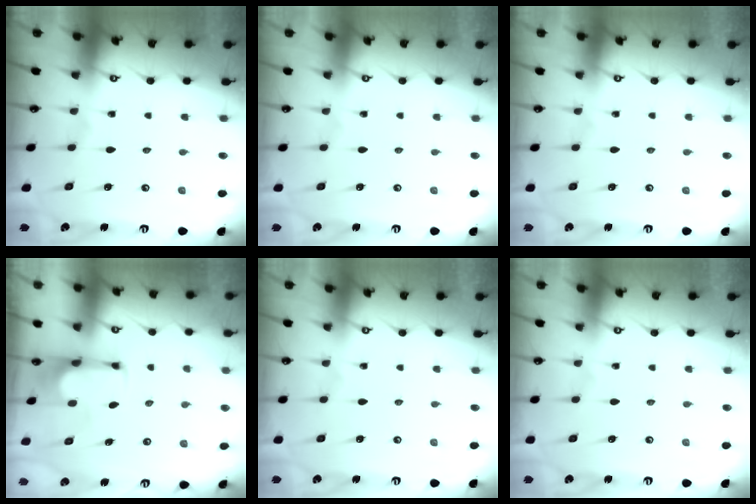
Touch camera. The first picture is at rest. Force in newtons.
{"total": 0.0}
{"total": 0.0}
{"total": 3.7, "press": 3.6, "slide": 0.7}
{"total": 0.0}
{"total": 0.0}